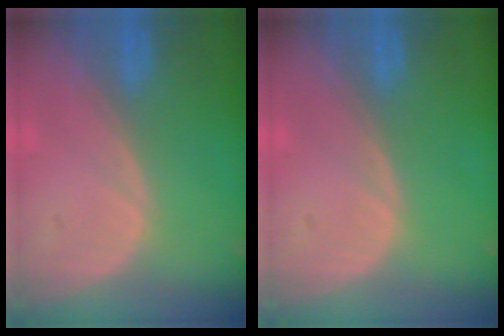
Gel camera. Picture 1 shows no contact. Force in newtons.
{"total": 0.0}